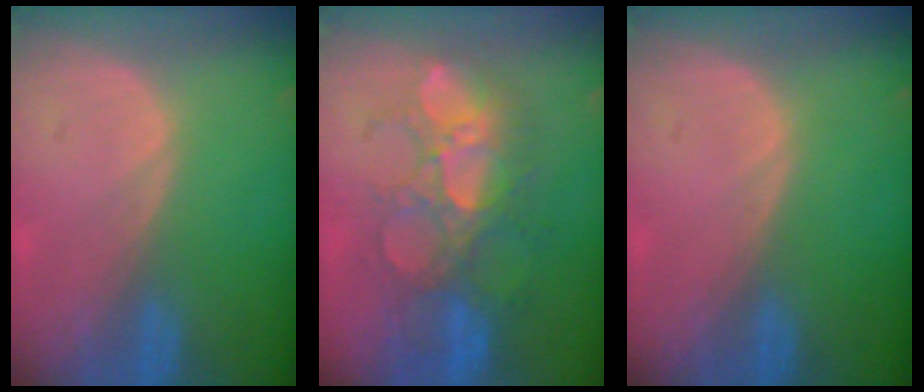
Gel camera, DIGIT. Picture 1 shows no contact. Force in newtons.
{"total": 10.1, "press": 9.2, "slide": 4.3}
{"total": 0.0}